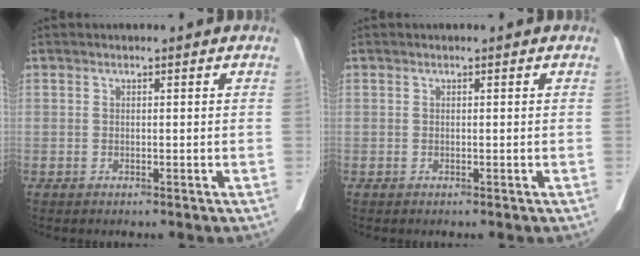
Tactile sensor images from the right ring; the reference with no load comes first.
{"total": 0.0}